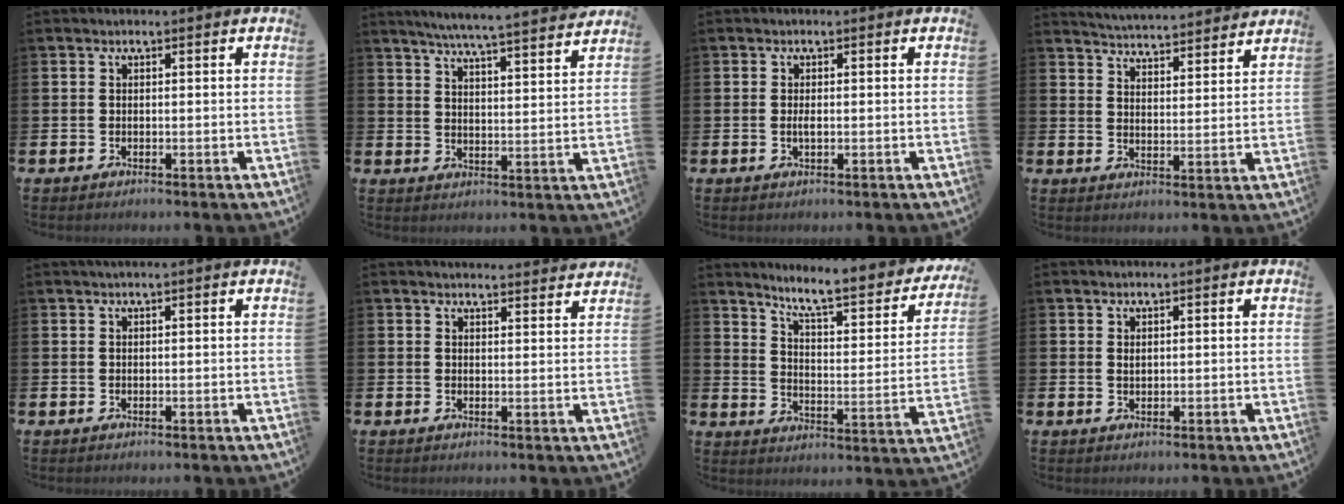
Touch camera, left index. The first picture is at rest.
{"total": 6.4, "force": [6.1, -0.5, 1.8], "torque": [-0.045, -0.045, 0.104]}
{"total": 1.2, "force": [-0.1, 0.4, 1.1], "torque": [-0.016, 0.000, -0.003]}
{"total": 5.1, "force": [5.1, 0.0, -0.1], "torque": [-0.008, -0.046, 0.088]}
{"total": 0.7, "force": [0.5, -0.1, 0.5], "torque": [-0.014, 0.005, 0.010]}
{"total": 2.6, "force": [2.6, 0.0, -0.2], "torque": [0.013, -0.023, 0.045]}
{"total": 7.8, "force": [7.0, 1.1, 3.1], "torque": [-0.080, -0.059, 0.114]}
{"total": 0.8, "force": [0.6, 0.3, 0.3], "torque": [0.007, -0.002, 0.008]}